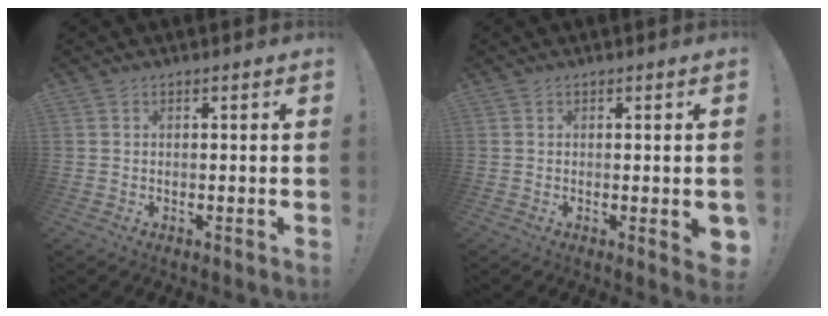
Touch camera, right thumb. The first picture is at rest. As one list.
[{"total": 2.6, "force": [0.0, 0.5, 2.6], "torque": [-0.028, -0.006, 0.002]}]